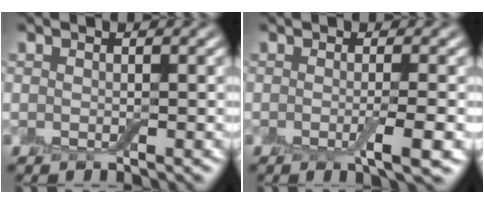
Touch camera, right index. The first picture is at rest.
{"total": 3.0, "force": [-0.8, 0.5, 2.9], "torque": [-0.043, -0.005, -0.016]}